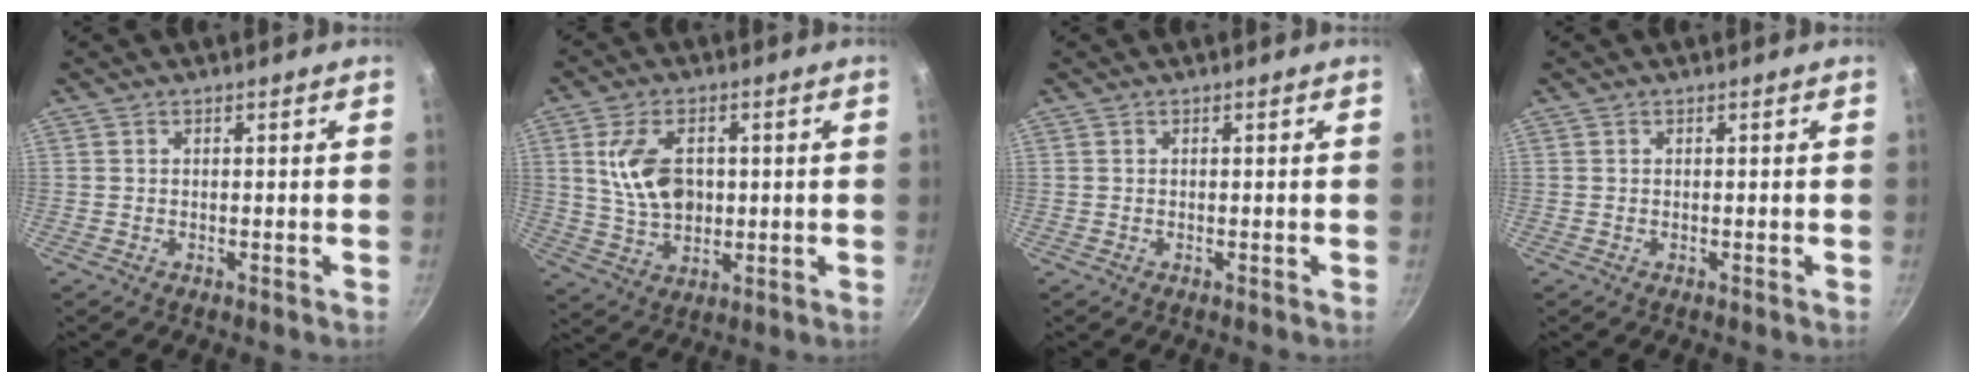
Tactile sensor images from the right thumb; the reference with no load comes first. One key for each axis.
{"total": 10.3, "fx": 1.8, "fy": 6.6, "fz": 7.7, "tx": -0.132, "ty": -0.004, "tz": 0.043}
{"total": 0.0}
{"total": 0.0}